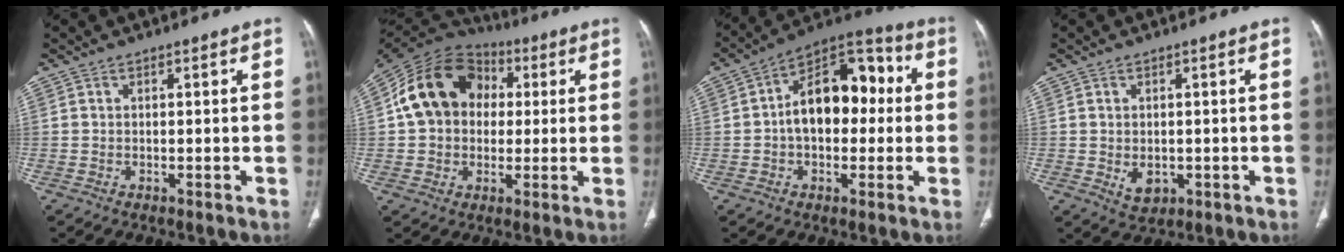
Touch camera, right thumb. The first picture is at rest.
{"total": 16.6, "force": [2.4, 13.3, 9.6], "torque": [-0.153, 0.028, 0.034]}
{"total": 16.3, "force": [0.8, 10.2, 12.7], "torque": [-0.157, 0.046, 0.001]}
{"total": 4.0, "force": [-0.7, 2.8, 2.7], "torque": [-0.033, -0.003, 0.003]}